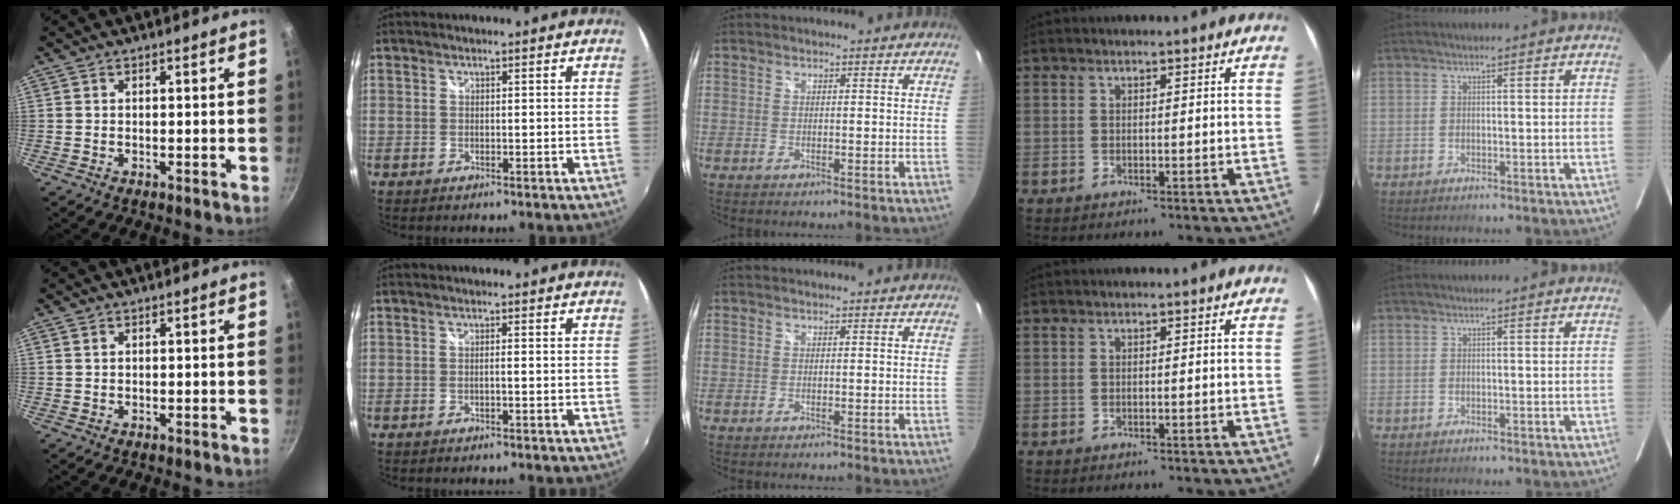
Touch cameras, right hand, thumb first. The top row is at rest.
{"thumb": {"total": 0.7, "force": [0.4, 0.4, 0.4], "torque": [-0.007, 0.001, 0.009]}, "index": {"total": 0.9, "force": [-0.3, -0.2, 0.9], "torque": [-0.014, 0.001, -0.006]}}